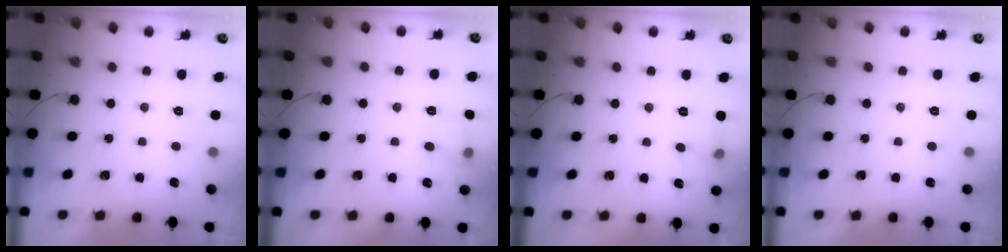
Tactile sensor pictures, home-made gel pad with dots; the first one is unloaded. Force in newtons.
{"total": 7.4, "press": 7.2, "slide": 1.7}
{"total": 5.6, "press": 5.3, "slide": 1.9}
{"total": 0.0}